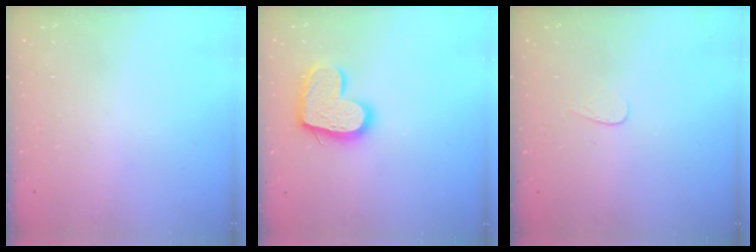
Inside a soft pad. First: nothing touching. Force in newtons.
{"total": 15.1, "press": 15.0, "slide": 1.0}
{"total": 3.5, "press": 3.5, "slide": 0.3}